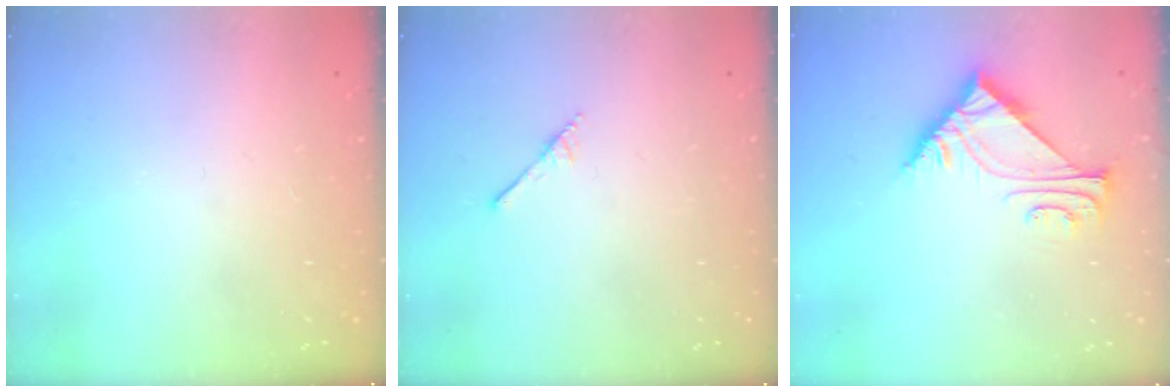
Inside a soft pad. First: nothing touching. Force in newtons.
{"total": 1.7, "press": 1.7, "slide": 0.1}
{"total": 6.0, "press": 6.0, "slide": 0.1}